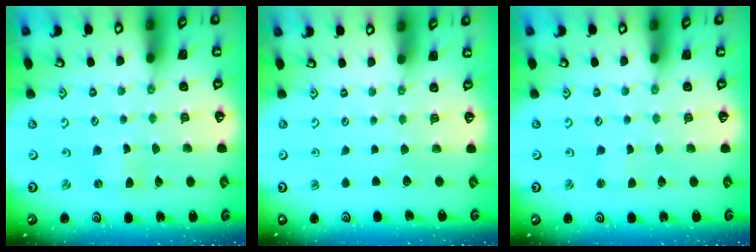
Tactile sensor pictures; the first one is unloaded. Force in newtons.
{"total": 0.0}
{"total": 0.6, "press": 0.6, "slide": 0.0}